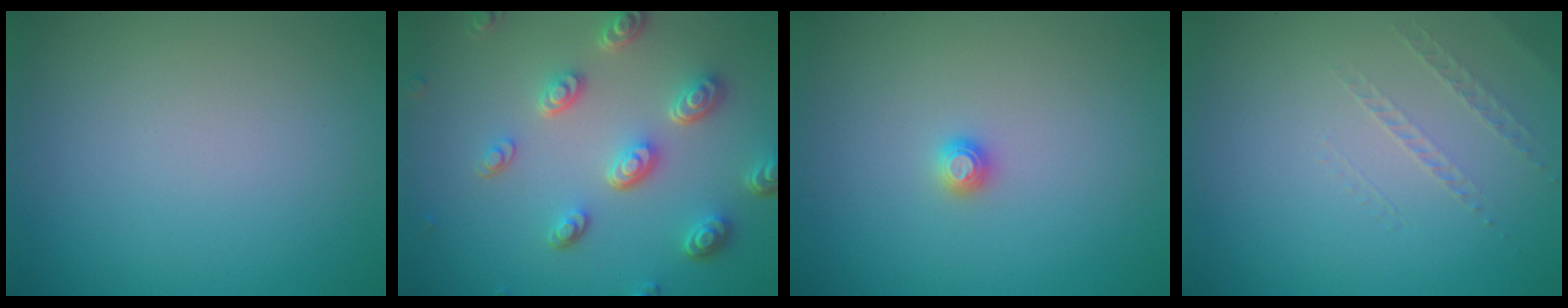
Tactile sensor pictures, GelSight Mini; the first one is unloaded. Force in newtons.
{"total": 5.3, "press": 3.9, "slide": 3.6}
{"total": 1.0, "press": 1.0, "slide": 0.1}
{"total": 1.0, "press": 0.4, "slide": 0.9}